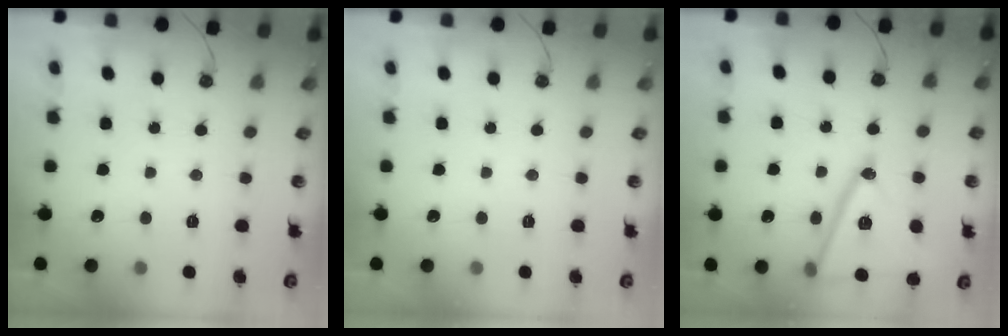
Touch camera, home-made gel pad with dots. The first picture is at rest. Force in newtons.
{"total": 0.0}
{"total": 19.4, "press": 19.1, "slide": 3.3}